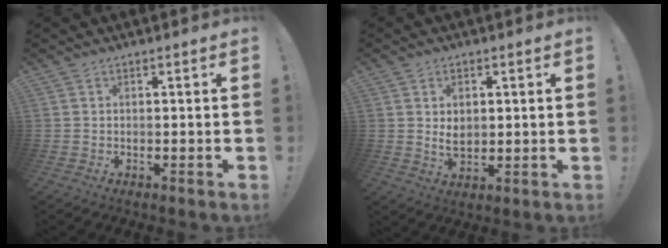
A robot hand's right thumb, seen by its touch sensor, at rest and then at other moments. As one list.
[{"total": 4.9, "force": [1.4, 3.2, 3.5], "torque": [-0.042, -0.006, 0.022]}]